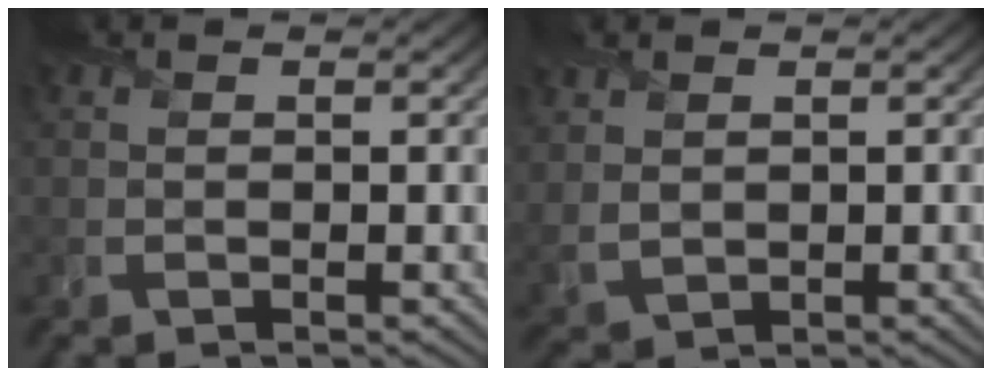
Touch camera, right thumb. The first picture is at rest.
{"total": 2.9, "force": [1.0, 1.9, 1.9], "torque": [-0.050, 0.002, 0.026]}